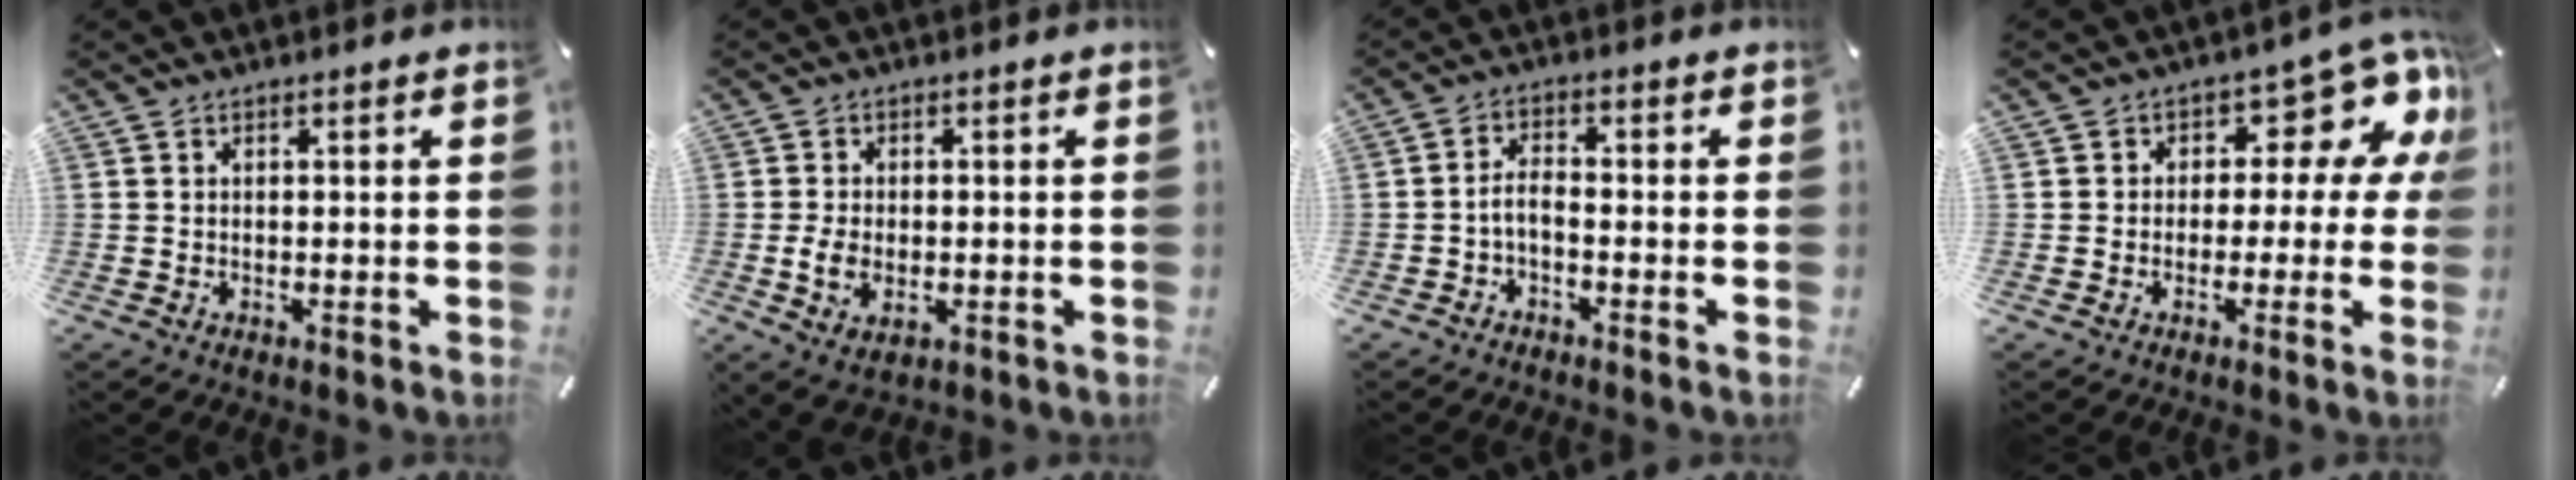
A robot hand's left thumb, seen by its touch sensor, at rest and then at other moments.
{"total": 5.4, "force": [-1.2, 3.6, 3.8], "torque": [-0.078, 0.000, -0.026]}
{"total": 3.7, "force": [-1.9, 1.5, 2.8], "torque": [-0.062, 0.009, -0.040]}
{"total": 10.9, "force": [4.1, 6.6, 7.6], "torque": [-0.087, -0.034, 0.066]}